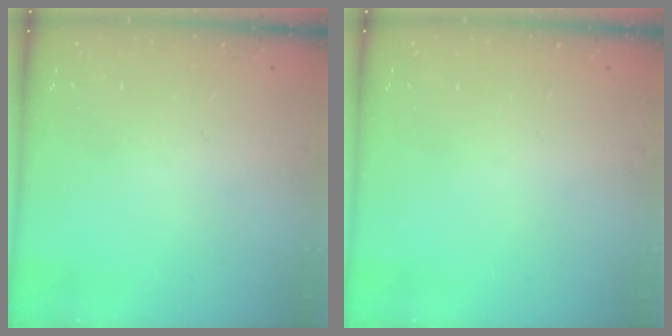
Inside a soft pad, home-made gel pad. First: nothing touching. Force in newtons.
{"total": 0.0}